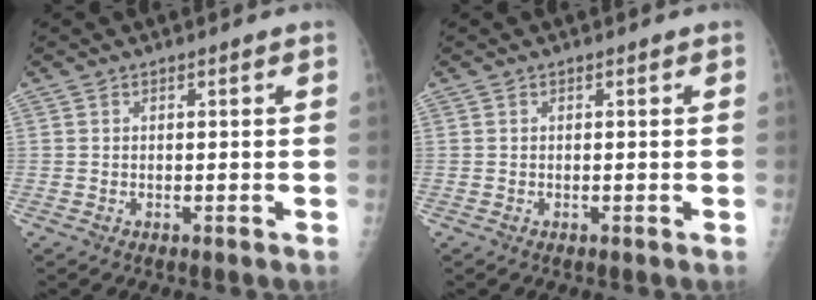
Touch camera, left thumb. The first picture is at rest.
{"total": 0.0}